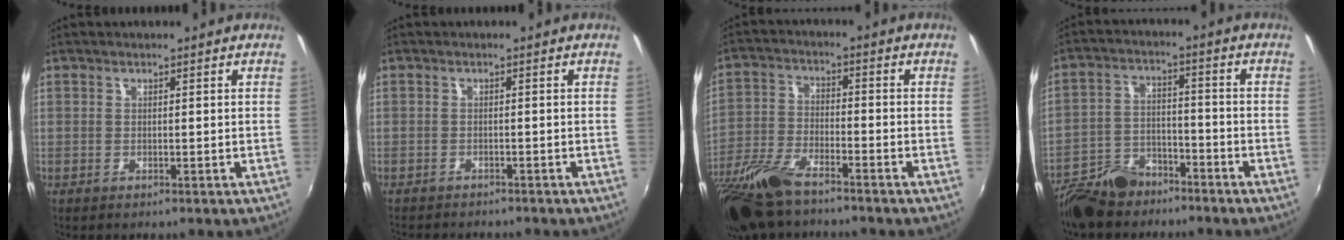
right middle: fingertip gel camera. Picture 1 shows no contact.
{"total": 4.5, "force": [-4.1, 0.9, 1.4], "torque": [-0.038, -0.014, -0.062]}
{"total": 14.6, "force": [-11.1, 4.5, 8.4], "torque": [-0.192, -0.032, -0.218]}
{"total": 12.1, "force": [-9.6, 5.6, 4.8], "torque": [-0.125, 0.001, -0.172]}